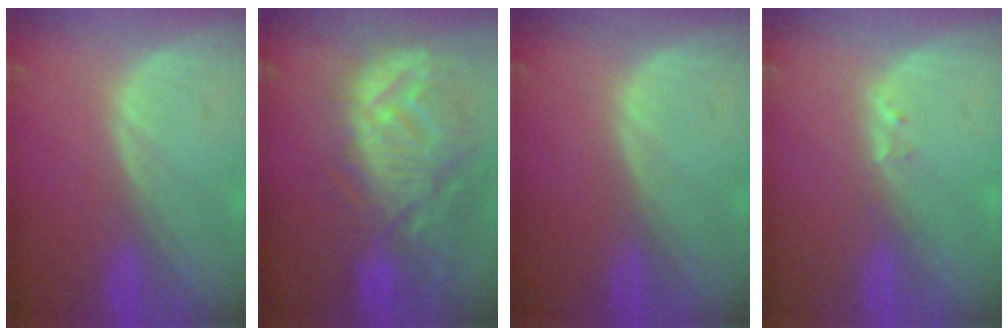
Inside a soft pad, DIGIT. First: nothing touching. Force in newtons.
{"total": 12.7, "press": 11.3, "slide": 5.9}
{"total": 0.0}
{"total": 1.0, "press": 0.9, "slide": 0.5}